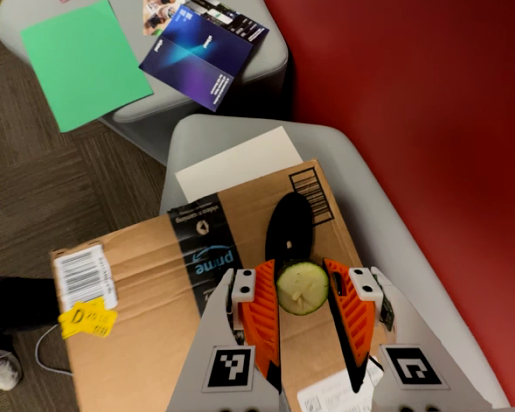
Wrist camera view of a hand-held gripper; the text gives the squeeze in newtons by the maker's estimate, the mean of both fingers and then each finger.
{"total": 11.5, "left": 11.7, "right": 11.2}